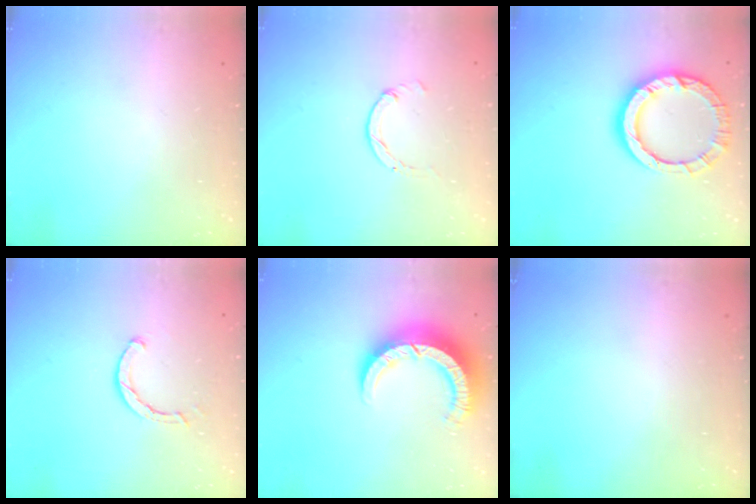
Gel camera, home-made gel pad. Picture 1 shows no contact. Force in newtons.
{"total": 0.0}
{"total": 13.3, "press": 13.2, "slide": 1.4}
{"total": 2.5, "press": 2.5, "slide": 0.1}
{"total": 9.3, "press": 9.2, "slide": 1.1}
{"total": 0.0}